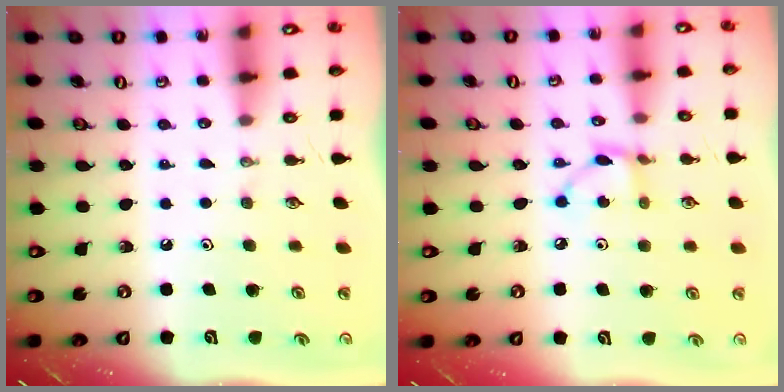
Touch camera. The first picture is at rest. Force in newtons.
{"total": 4.6, "press": 4.6, "slide": 0.2}